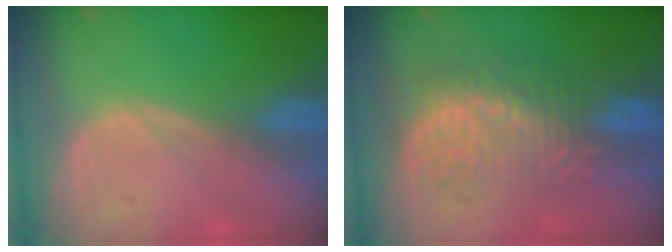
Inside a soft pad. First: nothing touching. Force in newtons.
{"total": 8.9, "press": 8.5, "slide": 2.5}